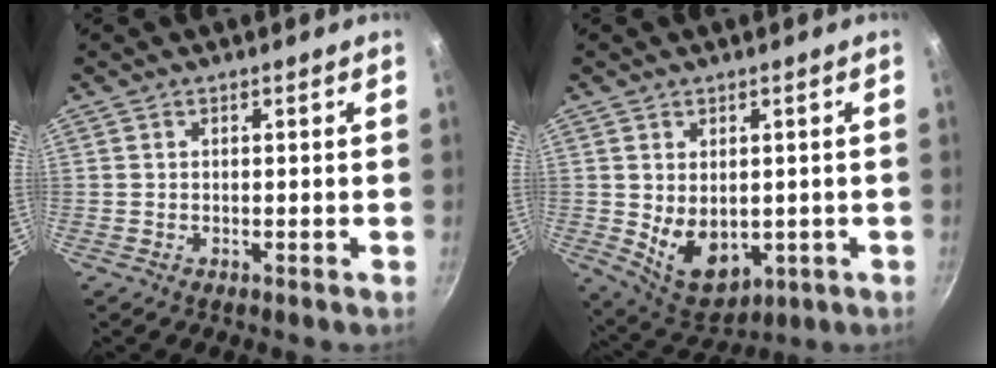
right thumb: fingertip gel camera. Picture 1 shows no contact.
{"total": 9.8, "force": [-0.4, 6.8, 7.0], "torque": [-0.090, -0.016, 0.021]}